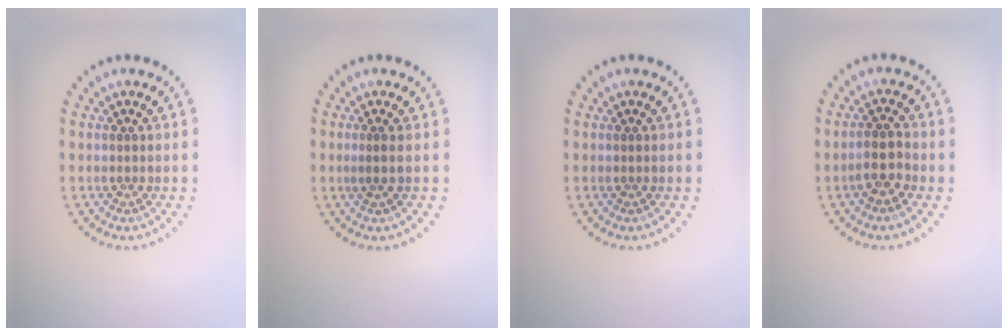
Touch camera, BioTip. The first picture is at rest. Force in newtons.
{"total": 0.6, "press": 0.5, "slide": 0.4}
{"total": 0.0}
{"total": 2.1, "press": 1.9, "slide": 0.9}